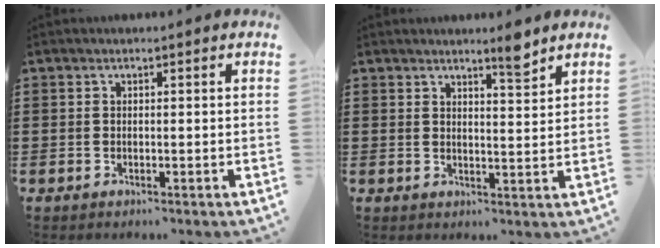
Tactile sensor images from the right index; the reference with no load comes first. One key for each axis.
{"total": 4.0, "fx": 3.4, "fy": 0.0, "fz": 2.1, "tx": -0.040, "ty": -0.006, "tz": 0.058}